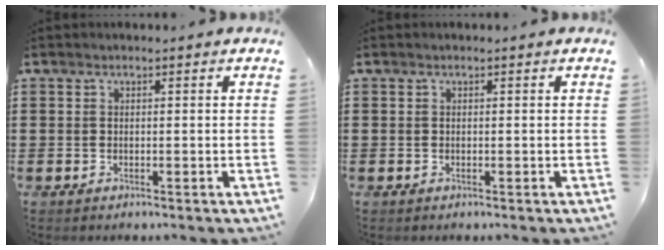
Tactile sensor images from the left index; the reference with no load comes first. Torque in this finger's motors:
{"motor_torque": [0.00, 0.00, 0.00, 0.00]}